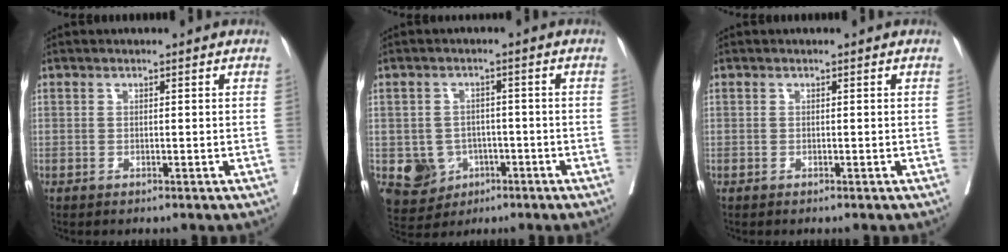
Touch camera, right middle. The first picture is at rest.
{"total": 5.9, "force": [-1.9, 5.3, 1.5], "torque": [-0.023, 0.005, -0.020]}
{"total": 0.0}